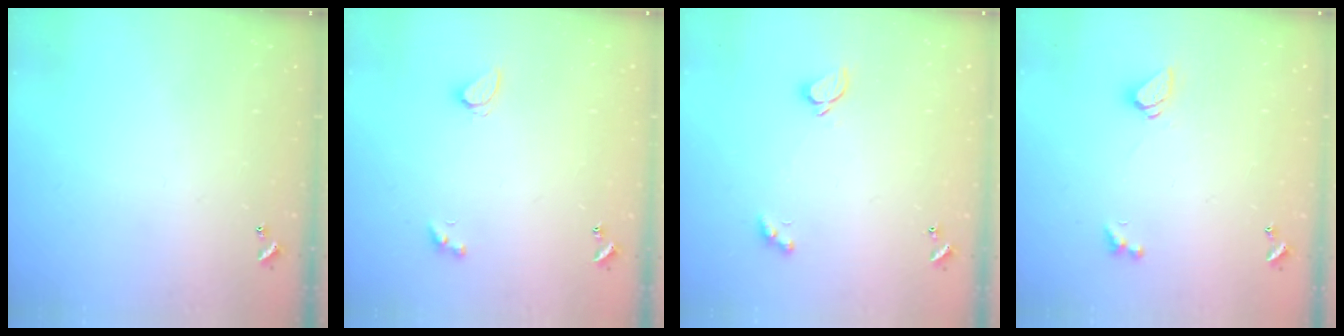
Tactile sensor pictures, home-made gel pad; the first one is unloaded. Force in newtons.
{"total": 2.1, "press": 2.0, "slide": 0.4}
{"total": 1.8, "press": 1.6, "slide": 0.8}
{"total": 1.6, "press": 1.6, "slide": 0.5}